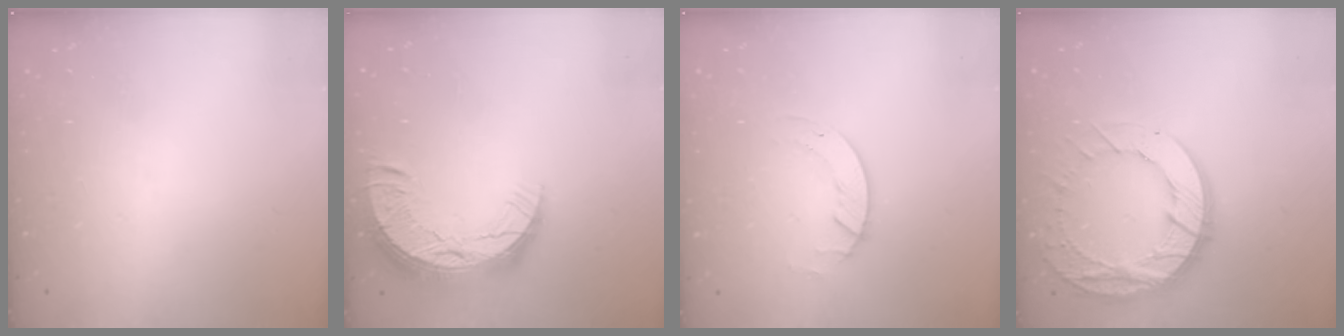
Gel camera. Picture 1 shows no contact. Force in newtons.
{"total": 13.4, "press": 13.4, "slide": 0.9}
{"total": 2.6, "press": 2.6, "slide": 0.3}
{"total": 16.4, "press": 16.4, "slide": 1.3}